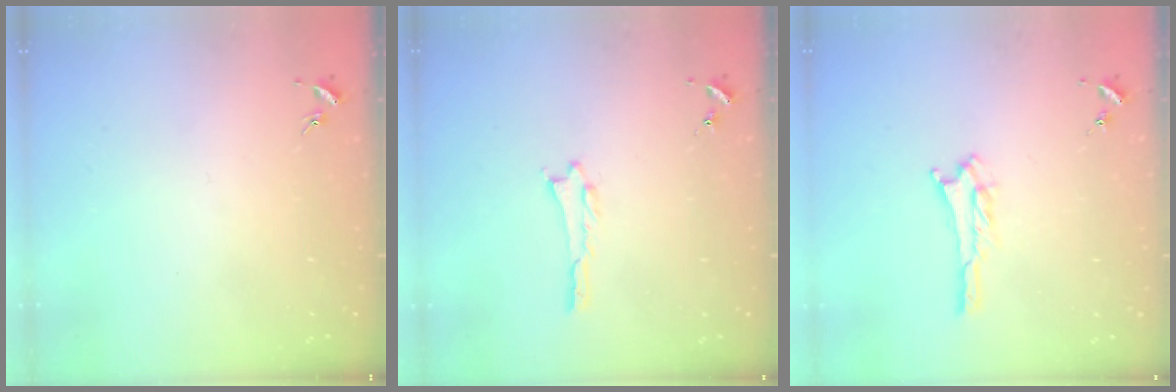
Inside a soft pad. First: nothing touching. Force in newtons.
{"total": 0.0}
{"total": 2.8, "press": 2.8, "slide": 0.3}